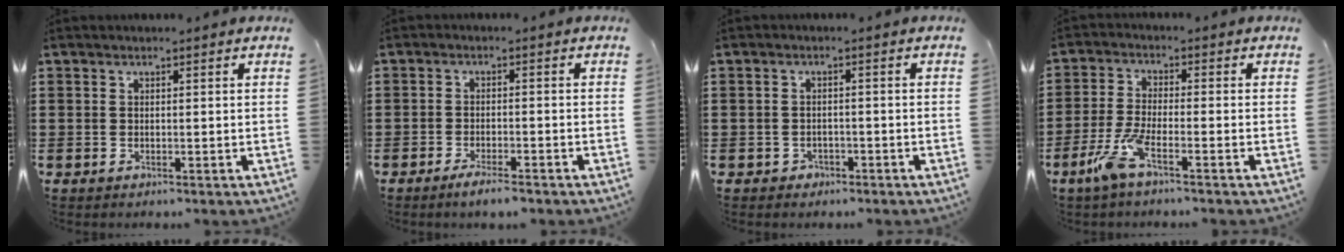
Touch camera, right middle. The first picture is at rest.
{"total": 2.5, "force": [-2.0, 0.2, 1.6], "torque": [-0.026, 0.003, -0.036]}
{"total": 1.1, "force": [-0.9, 0.7, 0.1], "torque": [-0.007, 0.002, -0.021]}
{"total": 5.8, "force": [-3.3, 0.7, 4.7], "torque": [-0.118, -0.018, -0.066]}